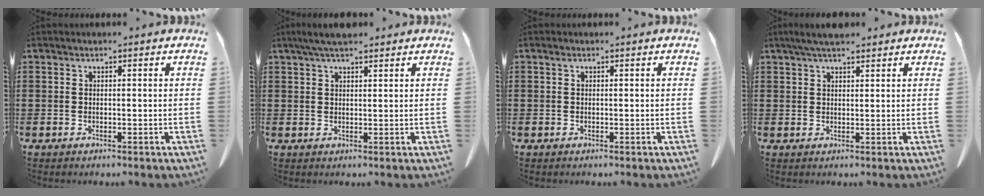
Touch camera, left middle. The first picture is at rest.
{"total": 3.8, "force": [2.8, 0.9, 2.5], "torque": [-0.056, 0.001, 0.052]}
{"total": 0.5, "force": [0.2, 0.4, 0.3], "torque": [-0.007, 0.003, 0.005]}
{"total": 3.7, "force": [2.8, 0.8, 2.3], "torque": [-0.052, 0.001, 0.053]}